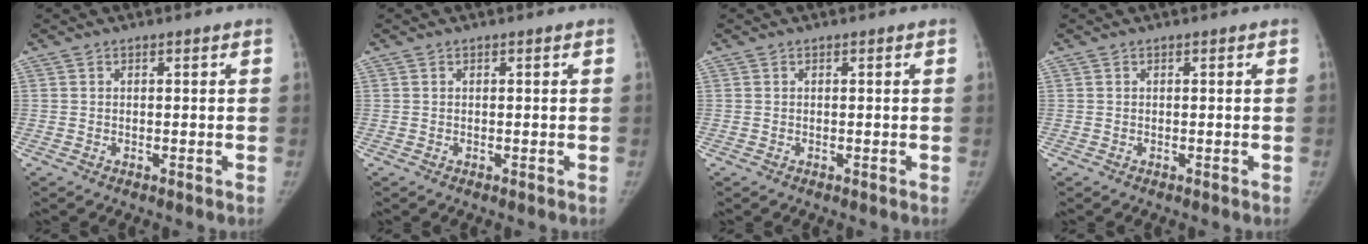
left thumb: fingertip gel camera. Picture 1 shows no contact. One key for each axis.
{"total": 0.0}
{"total": 0.0}
{"total": 0.0}